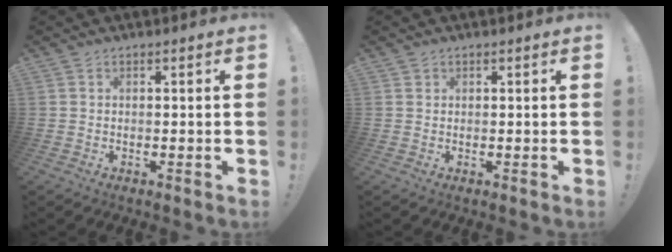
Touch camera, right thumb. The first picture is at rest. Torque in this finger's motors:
{"motor_torque": [0.05, 0.00, 0.40, -0.20, -0.04]}